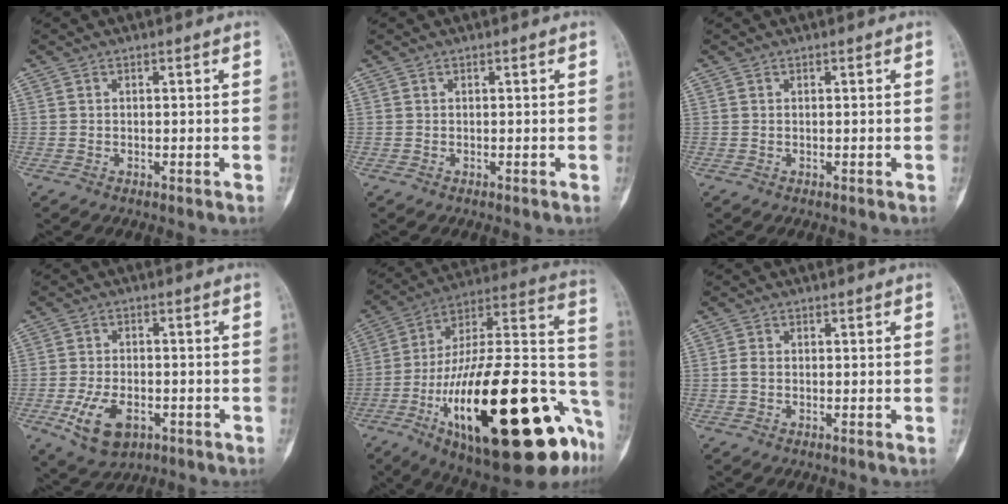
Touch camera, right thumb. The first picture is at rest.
{"total": 0.0}
{"total": 0.0}
{"total": 8.9, "force": [-3.4, 5.2, 6.3], "torque": [-0.113, 0.009, -0.050]}
{"total": 39.6, "force": [-13.9, 13.6, 34.5], "torque": [-0.461, 0.049, -0.215]}
{"total": 1.3, "force": [-0.4, 0.7, 1.1], "torque": [-0.026, -0.001, -0.011]}